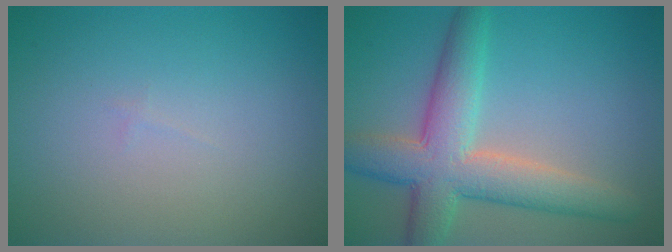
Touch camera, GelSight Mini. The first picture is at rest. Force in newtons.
{"total": 7.2, "press": 7.2, "slide": 0.3}